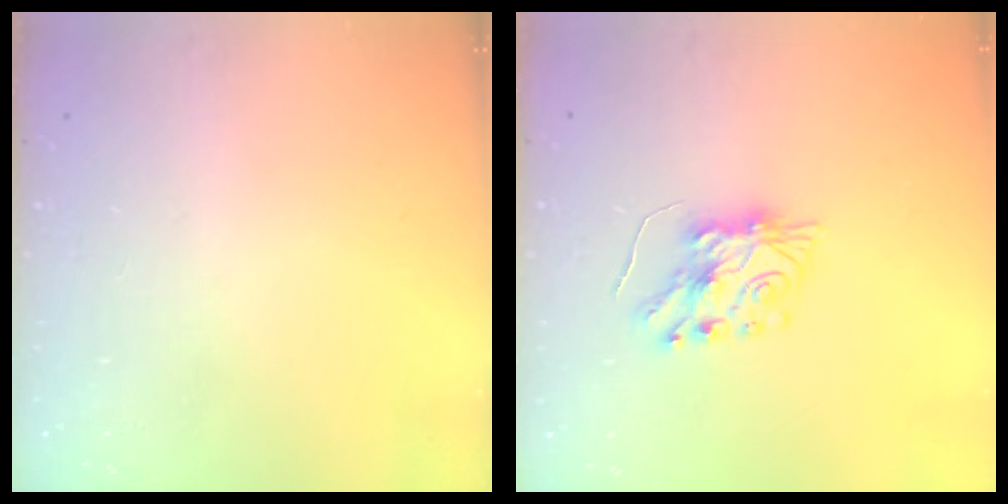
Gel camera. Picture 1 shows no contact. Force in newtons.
{"total": 7.3, "press": 7.3, "slide": 0.5}